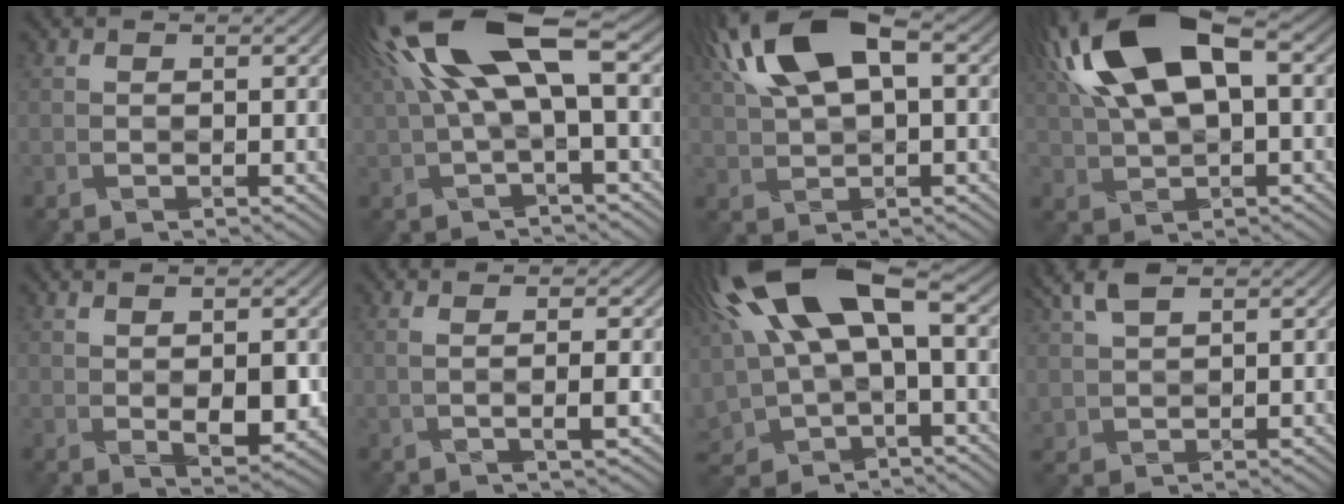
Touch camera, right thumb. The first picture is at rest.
{"total": 12.5, "force": [3.3, 3.3, 11.6], "torque": [-0.233, 0.022, 0.071]}
{"total": 11.6, "force": [4.5, 5.3, 9.3], "torque": [-0.205, 0.026, 0.084]}
{"total": 14.6, "force": [5.1, 6.7, 11.9], "torque": [-0.270, 0.025, 0.094]}
{"total": 3.4, "force": [0.6, 1.1, 3.1], "torque": [-0.061, -0.007, 0.020]}
{"total": 2.3, "force": [0.0, 0.3, 2.2], "torque": [-0.036, 0.005, -0.007]}
{"total": 16.8, "force": [4.7, 8.3, 13.9], "torque": [-0.333, 0.011, 0.098]}
{"total": 5.2, "force": [3.2, 2.4, 3.3], "torque": [-0.085, 0.014, 0.071]}